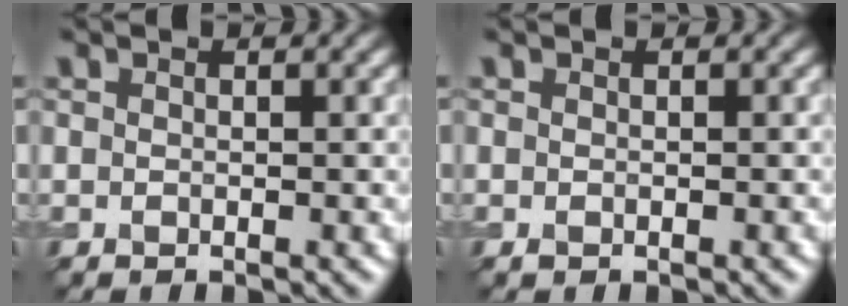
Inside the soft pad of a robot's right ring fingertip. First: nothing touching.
{"total": 0.0}